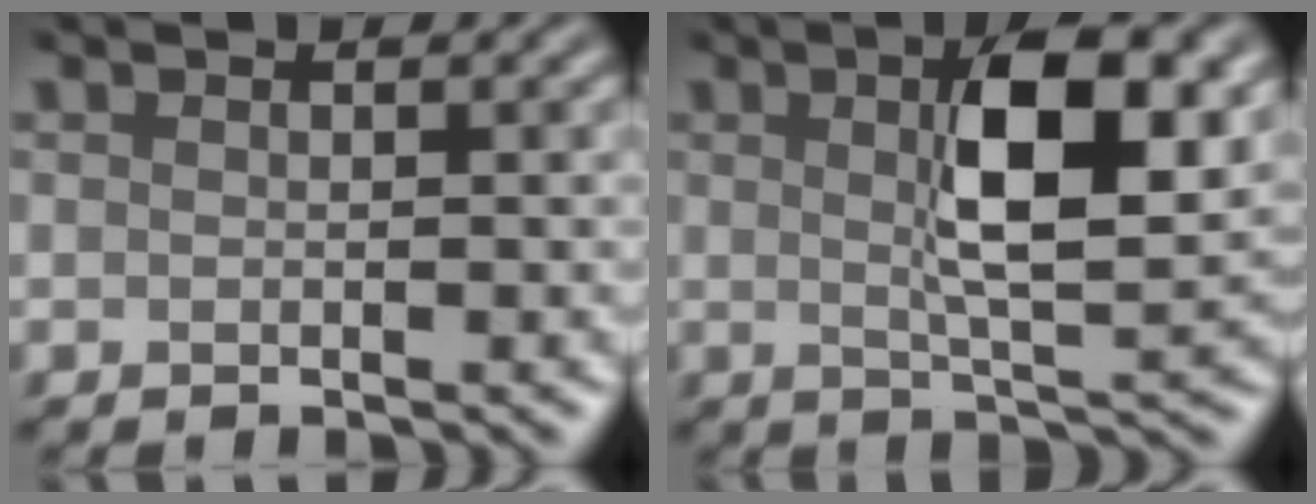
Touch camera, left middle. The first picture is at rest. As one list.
[{"total": 8.3, "force": [1.9, 2.5, 7.7], "torque": [-0.119, 0.005, 0.030]}]